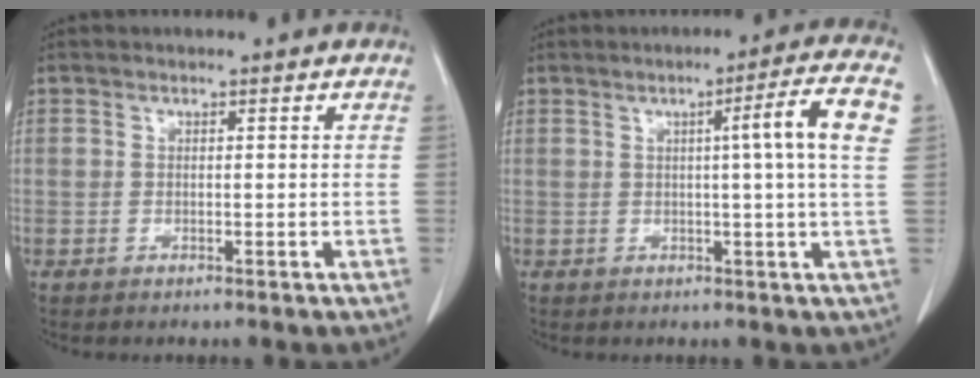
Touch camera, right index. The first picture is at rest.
{"total": 8.0, "force": [1.6, -1.4, 7.7], "torque": [-0.107, 0.006, 0.022]}